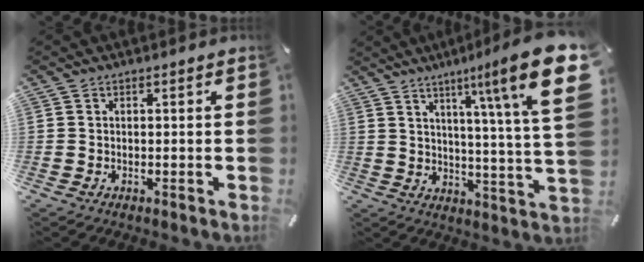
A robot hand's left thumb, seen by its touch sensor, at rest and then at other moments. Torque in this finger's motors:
{"motor_torque": [2.30, 2.28, 1.92, -0.85, 0.27]}